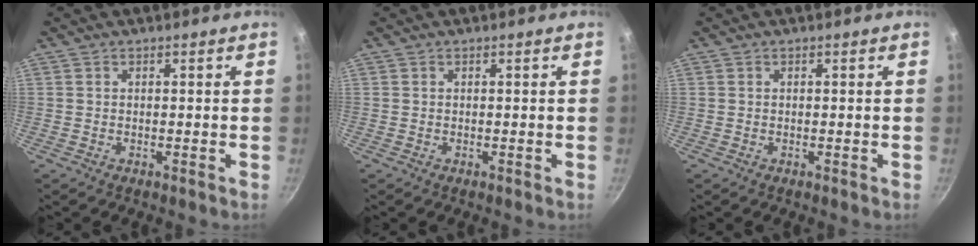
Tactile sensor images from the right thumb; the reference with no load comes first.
{"total": 0.0}
{"total": 0.0}